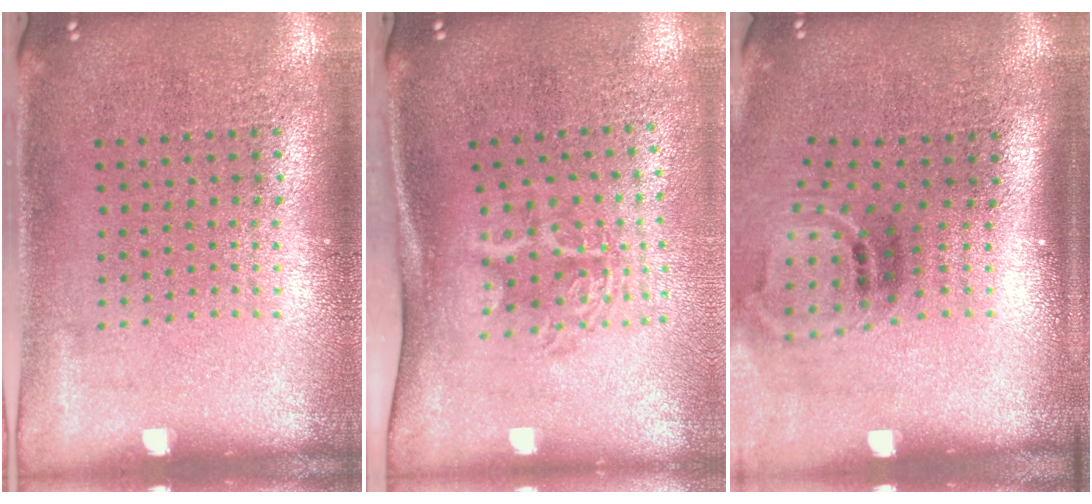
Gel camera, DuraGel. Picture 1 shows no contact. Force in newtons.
{"total": 1.9, "press": 1.3, "slide": 1.5}
{"total": 1.9, "press": 1.2, "slide": 1.5}